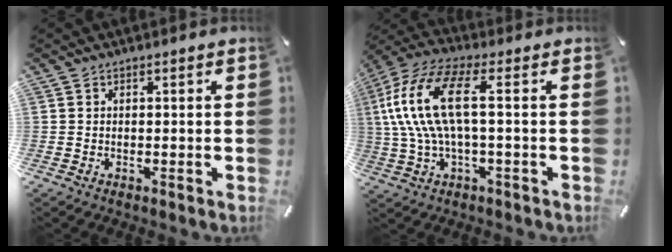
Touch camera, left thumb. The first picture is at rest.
{"total": 15.5, "force": [2.0, 6.0, 14.2], "torque": [-0.313, -0.009, 0.025]}